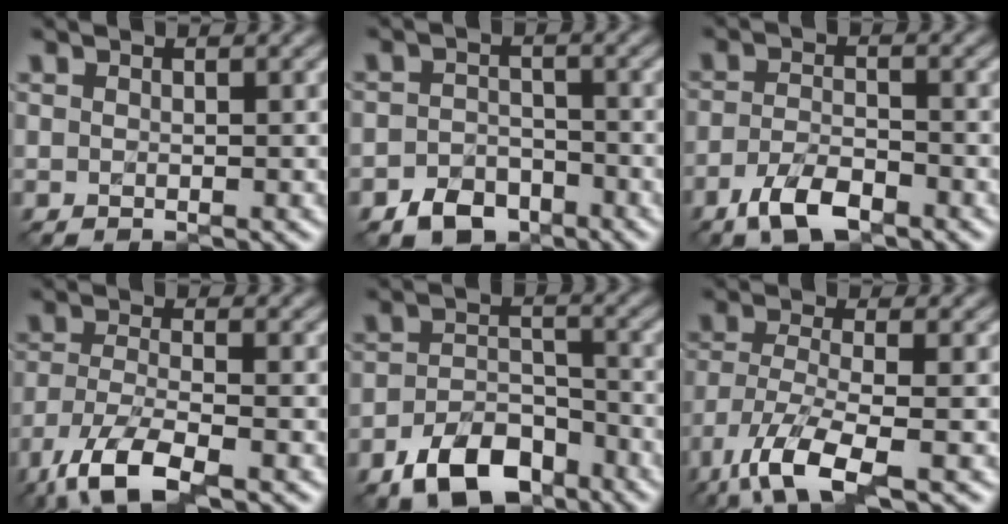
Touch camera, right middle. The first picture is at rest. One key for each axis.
{"total": 3.1, "fx": -2.3, "fy": 2.0, "fz": 0.6, "tx": -0.015, "ty": 0.008, "tz": -0.046}
{"total": 4.0, "fx": -3.0, "fy": 1.3, "fz": 2.3, "tx": -0.055, "ty": 0.005, "tz": -0.060}
{"total": 6.3, "fx": -4.2, "fy": 1.8, "fz": 4.3, "tx": -0.101, "ty": -0.005, "tz": -0.086}
{"total": 6.0, "fx": -4.1, "fy": 3.1, "fz": 3.0, "tx": -0.057, "ty": 0.007, "tz": -0.075}
{"total": 6.8, "fx": -4.0, "fy": 2.0, "fz": 5.1, "tx": -0.122, "ty": -0.008, "tz": -0.079}